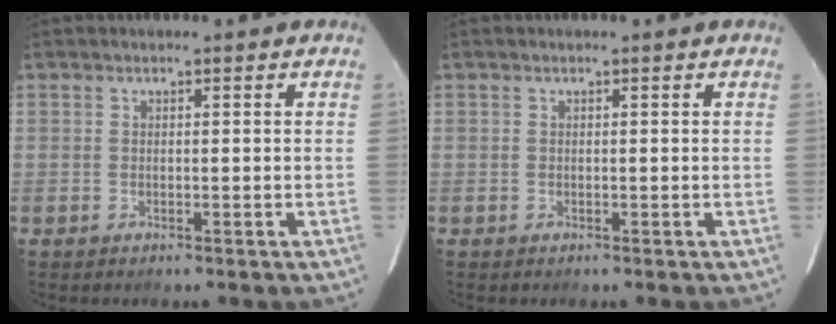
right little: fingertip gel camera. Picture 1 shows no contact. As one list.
[{"total": 0.0}]